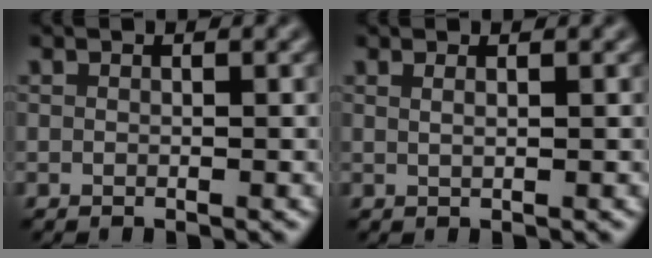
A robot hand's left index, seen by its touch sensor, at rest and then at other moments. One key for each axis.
{"total": 1.0, "fx": 0.5, "fy": 0.4, "fz": 0.8, "tx": -0.006, "ty": -0.004, "tz": 0.003}